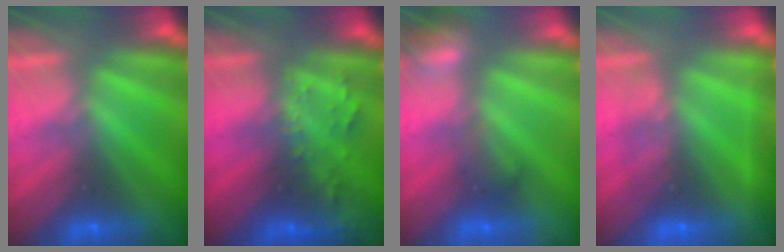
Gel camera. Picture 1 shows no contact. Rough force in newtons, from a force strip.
{"total": 2.7}
{"total": 2.7}
{"total": 2.2}